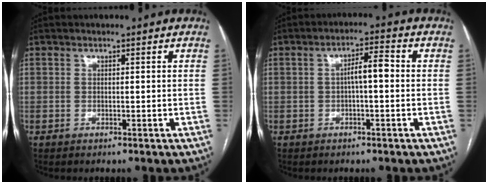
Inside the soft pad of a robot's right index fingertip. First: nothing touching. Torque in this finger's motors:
{"motor_torque": [0.66, 0.03, 0.23, 0.08]}